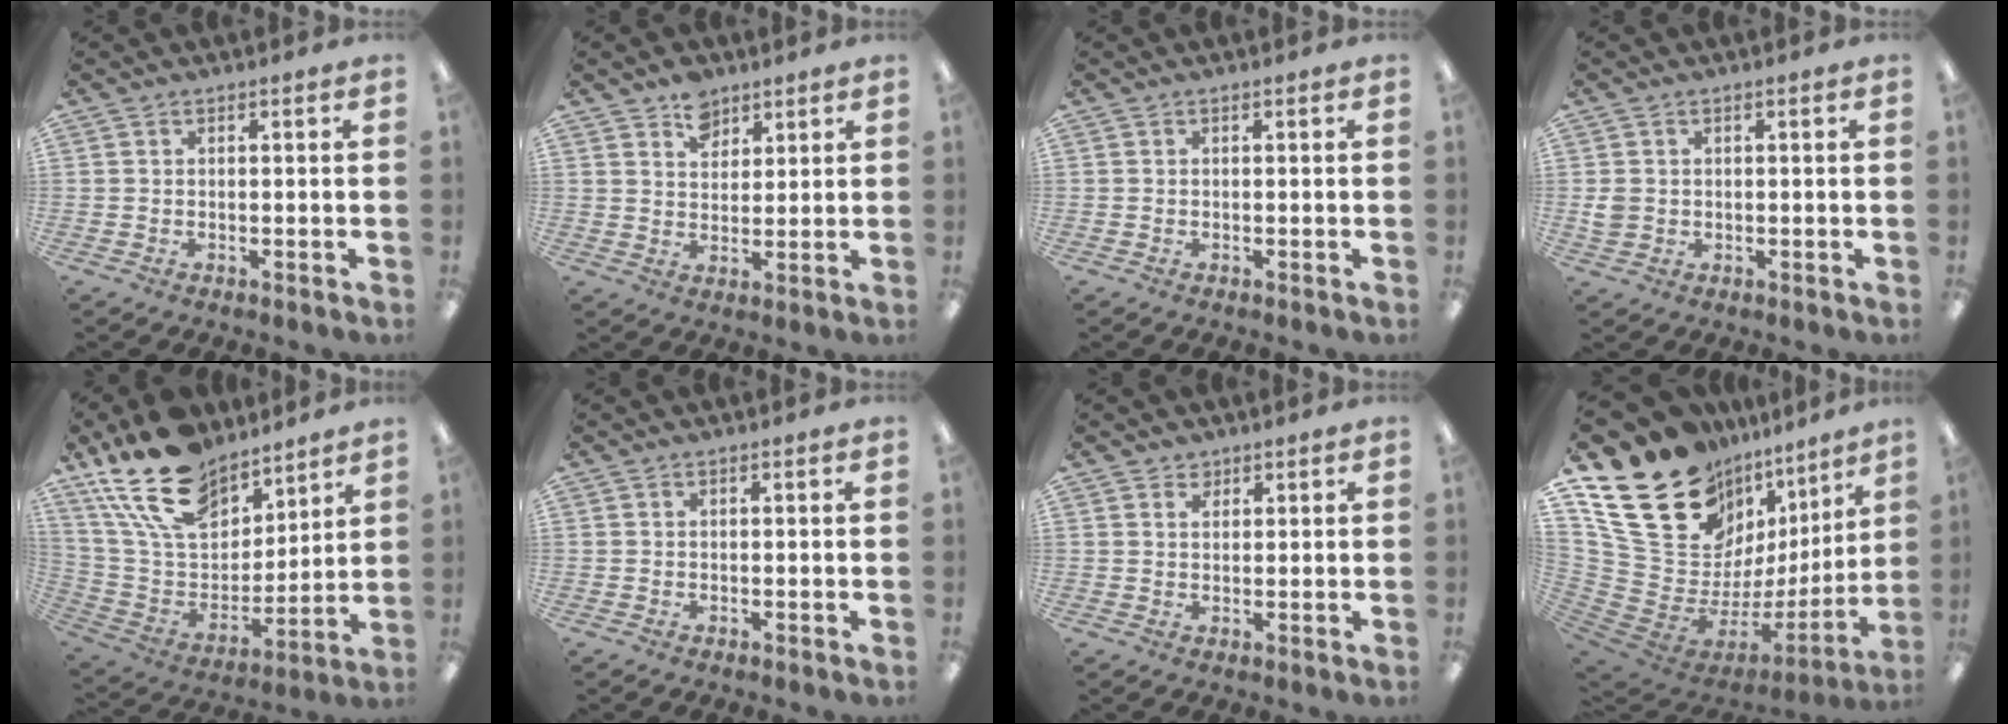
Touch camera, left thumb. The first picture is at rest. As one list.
[{"total": 6.5, "force": [4.7, 4.1, 1.9], "torque": [-0.024, -0.019, 0.083]}, {"total": 0.0}, {"total": 2.6, "force": [0.2, 2.3, 1.2], "torque": [-0.021, 0.005, 0.005]}, {"total": 20.9, "force": [15.0, 11.0, 9.6], "torque": [-0.201, -0.078, 0.279]}, {"total": 0.0}, {"total": 2.2, "force": [1.7, 1.4, 0.5], "torque": [0.005, -0.008, 0.030]}, {"total": 25.9, "force": [15.1, 15.4, 14.4], "torque": [-0.260, -0.109, 0.310]}]